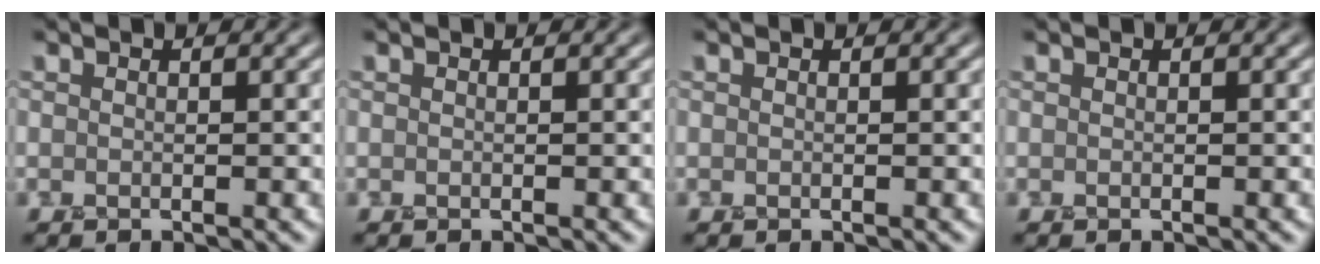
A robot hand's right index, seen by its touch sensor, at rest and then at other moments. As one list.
[{"total": 0.0}, {"total": 0.0}, {"total": 0.0}]